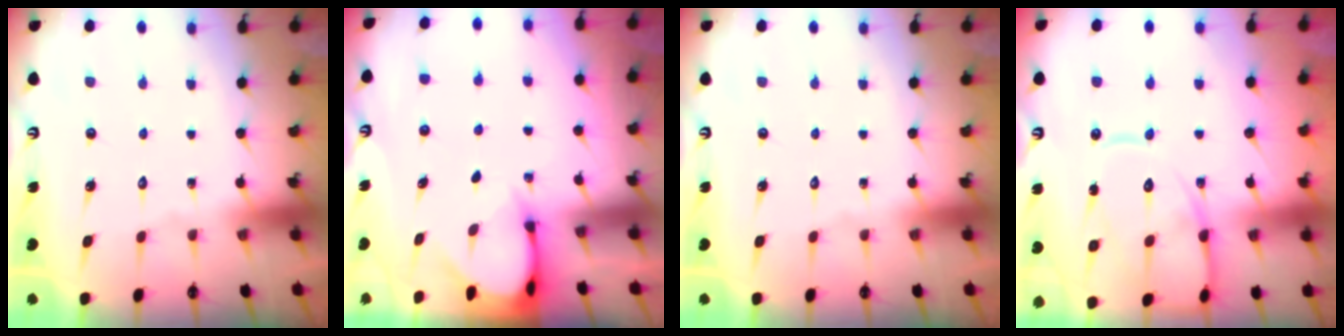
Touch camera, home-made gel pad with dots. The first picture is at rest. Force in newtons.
{"total": 3.2, "press": 3.2, "slide": 0.2}
{"total": 0.0}
{"total": 12.4, "press": 12.4, "slide": 0.7}